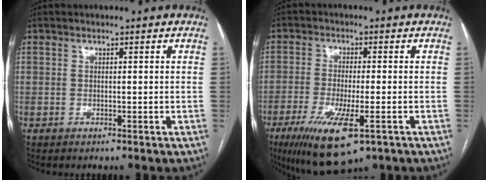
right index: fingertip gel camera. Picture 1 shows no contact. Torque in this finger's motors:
{"motor_torque": [1.73, -0.40, 0.72, 0.17]}